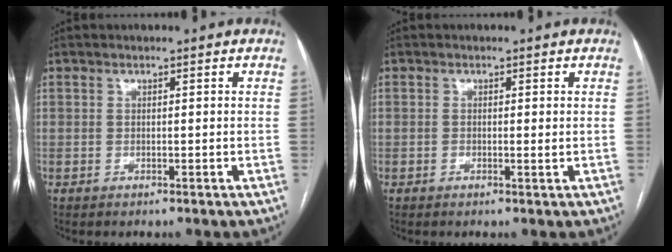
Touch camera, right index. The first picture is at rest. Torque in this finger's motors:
{"motor_torque": [0.00, 0.09, -0.01, 0.00]}